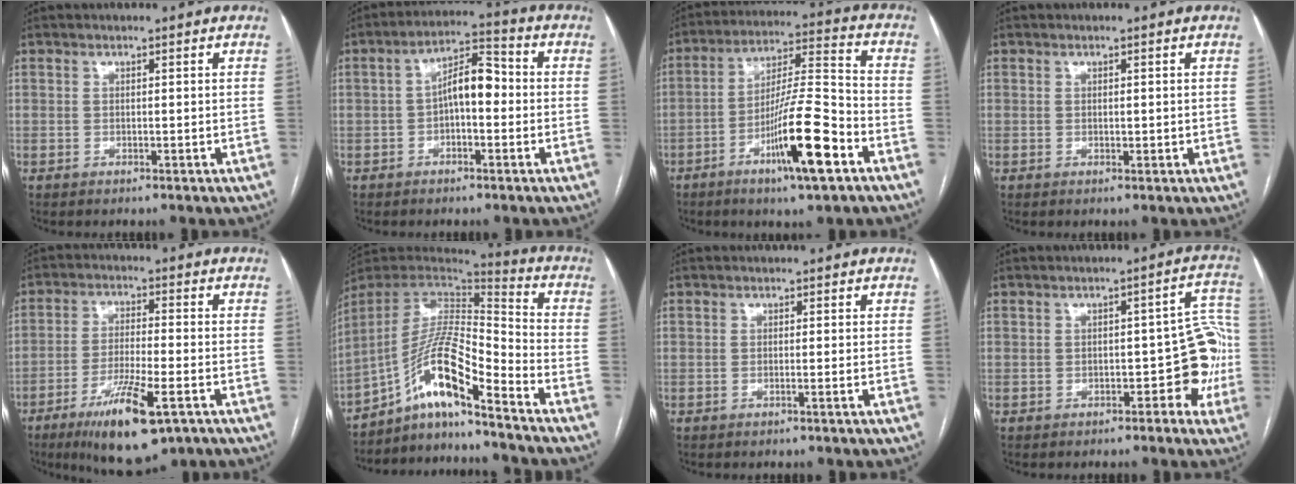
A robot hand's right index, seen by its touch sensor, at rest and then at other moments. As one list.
[{"total": 7.1, "force": [-0.5, 2.7, 6.6], "torque": [-0.114, 0.033, -0.012]}, {"total": 14.6, "force": [-6.8, 1.0, 12.9], "torque": [-0.228, -0.007, -0.115]}, {"total": 0.8, "force": [0.2, 0.5, 0.6], "torque": [-0.005, -0.002, 0.007]}, {"total": 12.6, "force": [-6.7, 2.2, 10.5], "torque": [-0.190, -0.025, -0.107]}, {"total": 14.3, "force": [-9.5, 1.3, 10.6], "torque": [-0.199, 0.016, -0.168]}, {"total": 0.6, "force": [-0.3, -0.3, 0.4], "torque": [0.001, 0.005, -0.010]}, {"total": 8.2, "force": [-2.5, 3.8, 6.8], "torque": [-0.062, 0.036, -0.028]}]